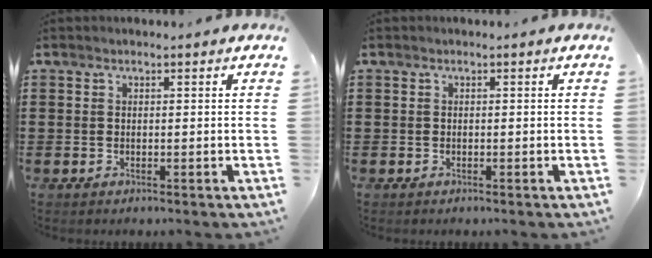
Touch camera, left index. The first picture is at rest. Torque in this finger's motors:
{"motor_torque": [-0.01, -0.06, 0.00, 0.00]}